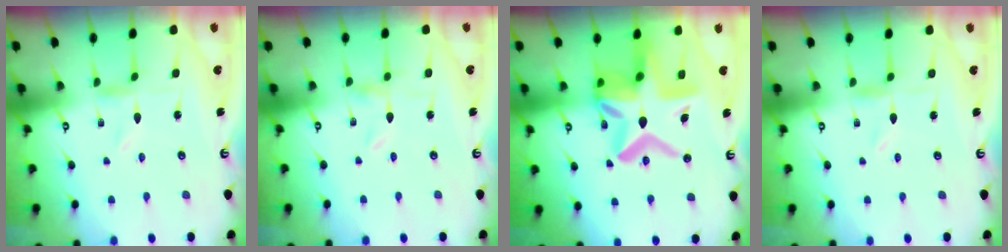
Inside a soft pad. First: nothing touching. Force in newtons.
{"total": 0.0}
{"total": 20.0, "press": 19.9, "slide": 2.0}
{"total": 0.0}